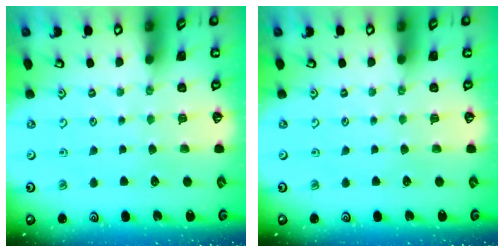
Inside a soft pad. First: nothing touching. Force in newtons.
{"total": 0.0}